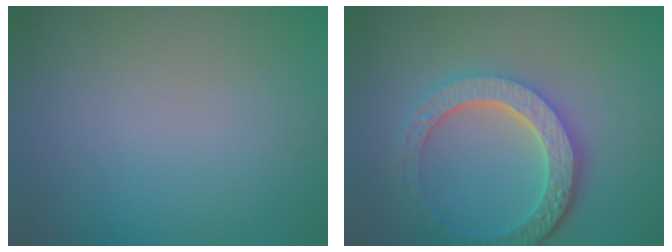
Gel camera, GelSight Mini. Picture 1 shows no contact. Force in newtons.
{"total": 5.8, "press": 4.4, "slide": 3.7}